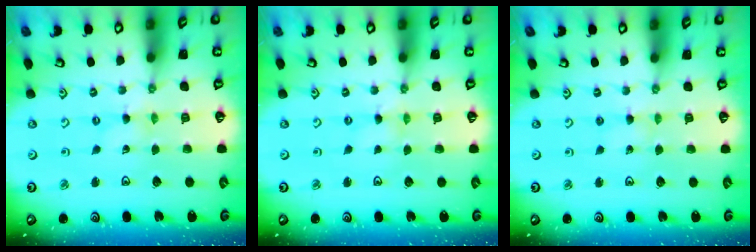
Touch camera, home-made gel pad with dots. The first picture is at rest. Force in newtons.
{"total": 0.0}
{"total": 2.5, "press": 2.5, "slide": 0.3}